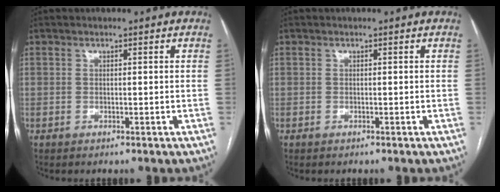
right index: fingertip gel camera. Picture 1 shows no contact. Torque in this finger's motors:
{"motor_torque": [-0.18, -0.07, 0.00, 0.00]}